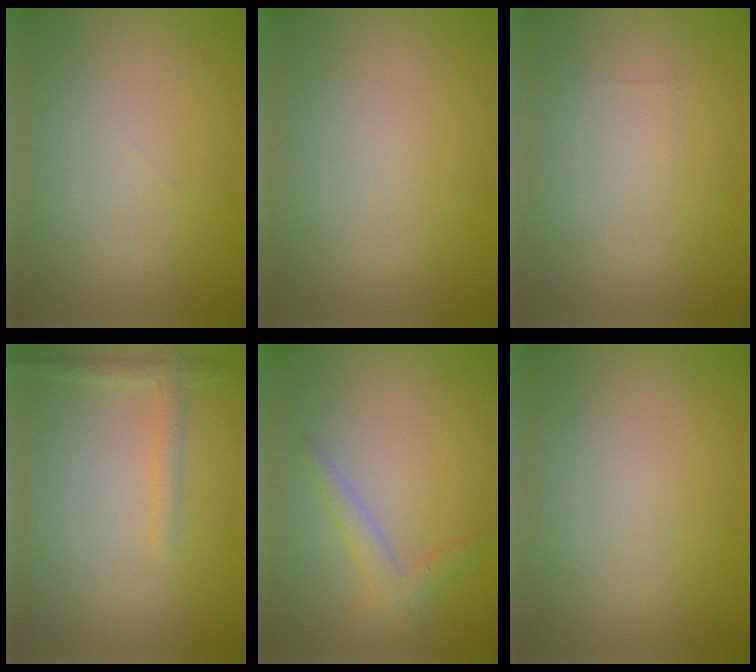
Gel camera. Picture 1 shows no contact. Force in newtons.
{"total": 0.0}
{"total": 0.0}
{"total": 1.7, "press": 1.7, "slide": 0.1}
{"total": 2.0, "press": 2.0, "slide": 0.1}
{"total": 0.0}